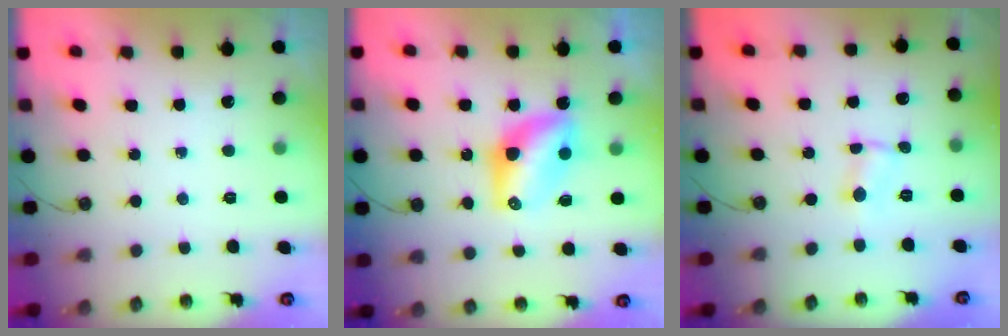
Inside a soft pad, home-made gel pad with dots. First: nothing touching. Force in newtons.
{"total": 8.3, "press": 8.3, "slide": 0.6}
{"total": 1.3, "press": 1.3, "slide": 0.2}